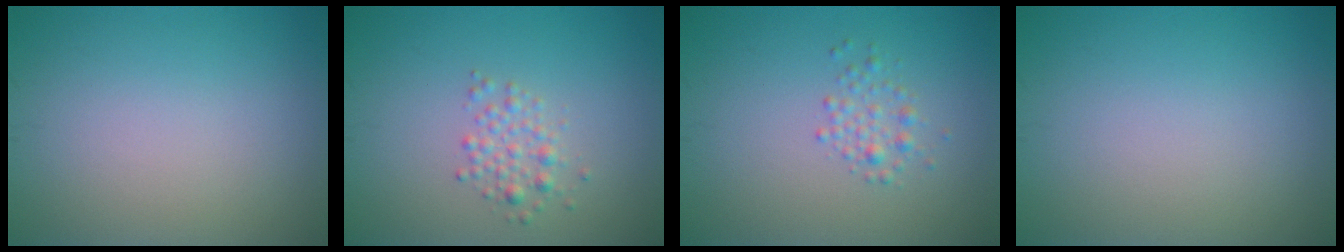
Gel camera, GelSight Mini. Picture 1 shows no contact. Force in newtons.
{"total": 1.9, "press": 1.9, "slide": 0.1}
{"total": 2.2, "press": 2.2, "slide": 0.0}
{"total": 0.0}